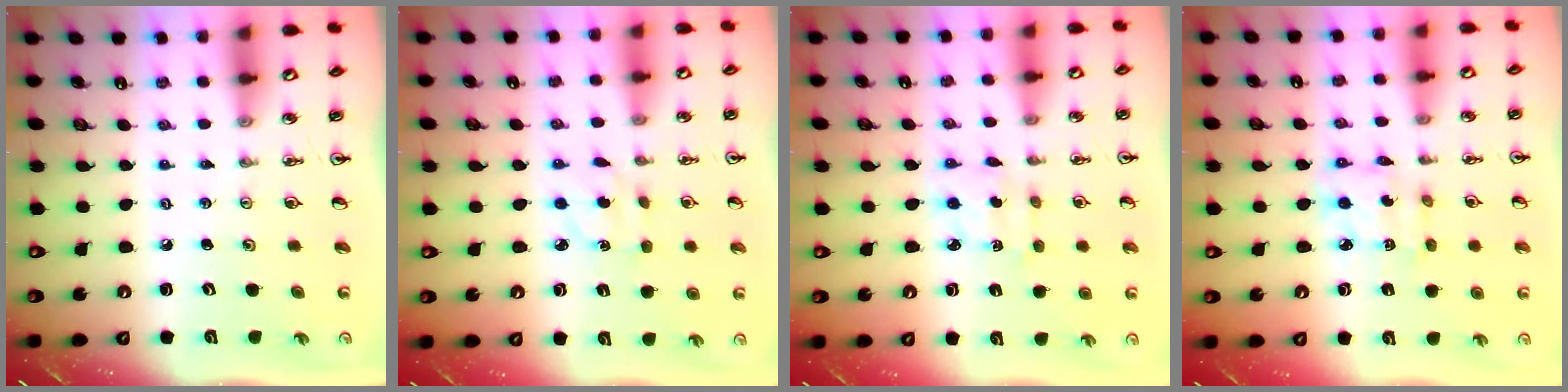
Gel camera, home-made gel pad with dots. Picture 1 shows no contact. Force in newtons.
{"total": 3.3, "press": 3.3, "slide": 0.4}
{"total": 2.9, "press": 2.9, "slide": 0.6}
{"total": 4.2, "press": 4.2, "slide": 0.3}